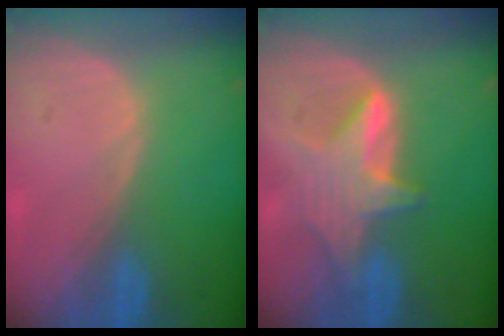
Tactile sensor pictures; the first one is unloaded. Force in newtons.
{"total": 5.9, "press": 5.9, "slide": 0.5}